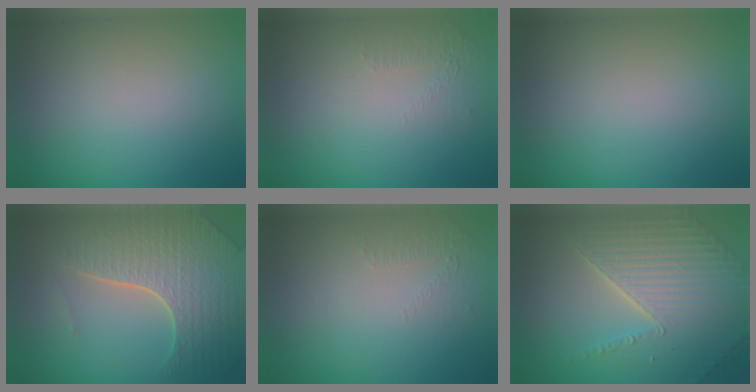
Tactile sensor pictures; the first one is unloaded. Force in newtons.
{"total": 0.9, "press": 0.4, "slide": 0.8}
{"total": 0.0}
{"total": 7.8, "press": 5.6, "slide": 5.5}
{"total": 0.9, "press": 0.4, "slide": 0.8}
{"total": 5.2, "press": 4.8, "slide": 2.1}